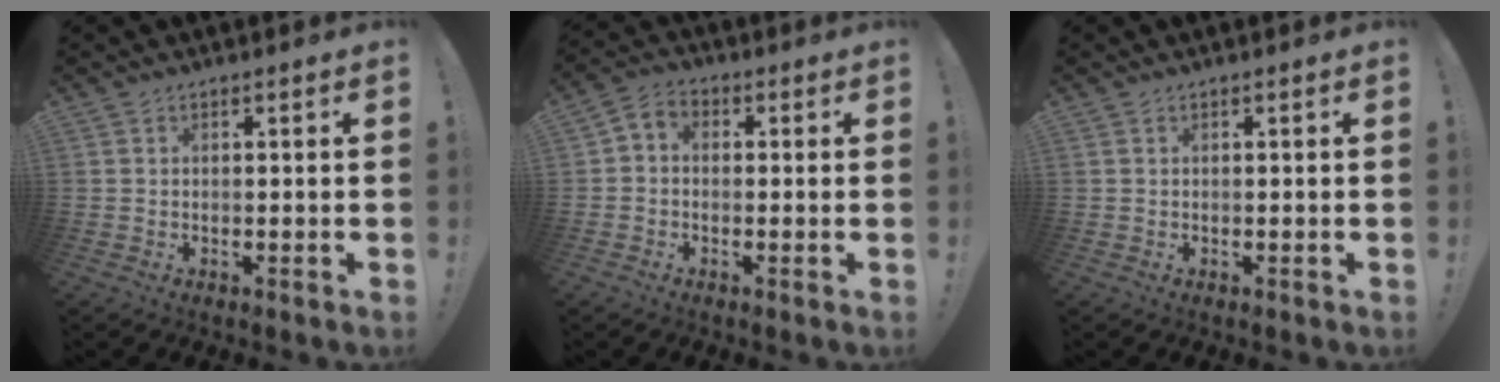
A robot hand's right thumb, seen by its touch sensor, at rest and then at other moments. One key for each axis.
{"total": 3.4, "fx": -1.5, "fy": 2.4, "fz": 1.8, "tx": -0.040, "ty": 0.009, "tz": -0.027}
{"total": 0.0}